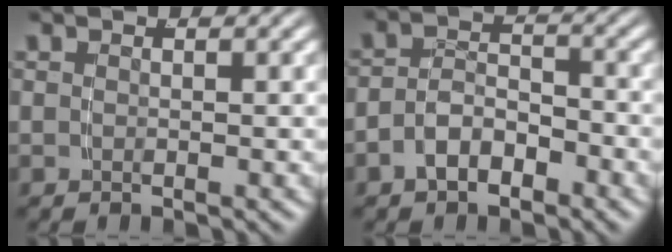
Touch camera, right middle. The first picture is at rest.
{"total": 3.9, "force": [-2.4, 2.5, 1.8], "torque": [-0.025, -0.003, -0.043]}